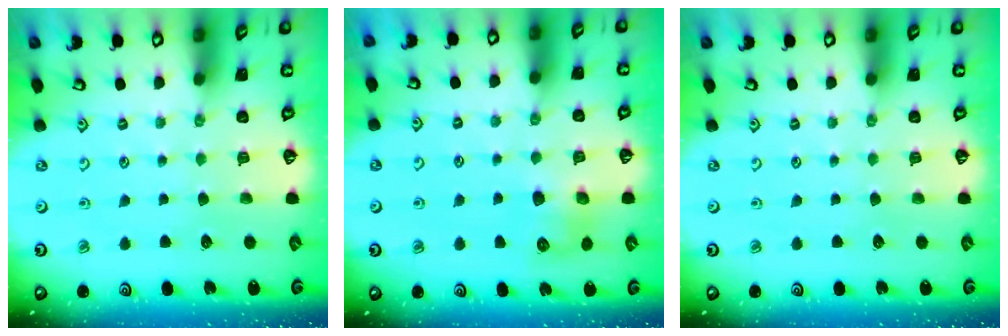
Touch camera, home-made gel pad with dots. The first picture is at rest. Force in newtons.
{"total": 7.3, "press": 7.3, "slide": 0.3}
{"total": 0.0}